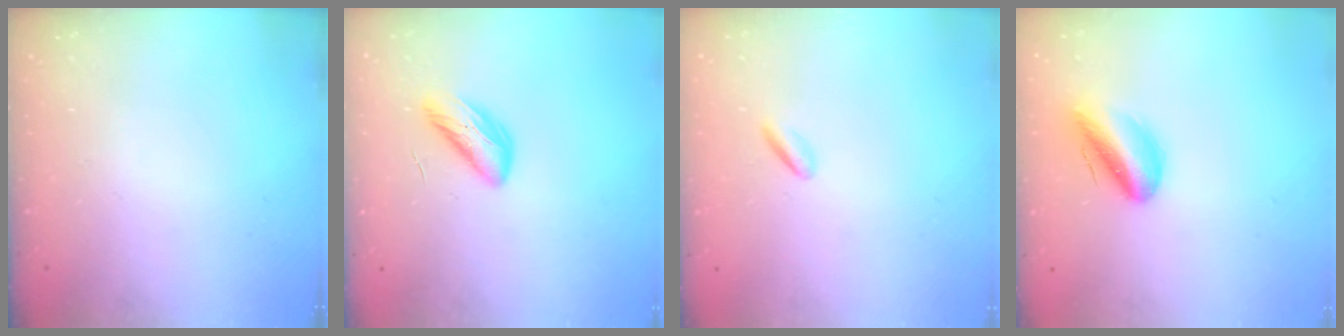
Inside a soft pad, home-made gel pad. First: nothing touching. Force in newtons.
{"total": 6.1, "press": 6.1, "slide": 0.3}
{"total": 1.4, "press": 1.2, "slide": 0.8}
{"total": 12.1, "press": 11.6, "slide": 3.2}